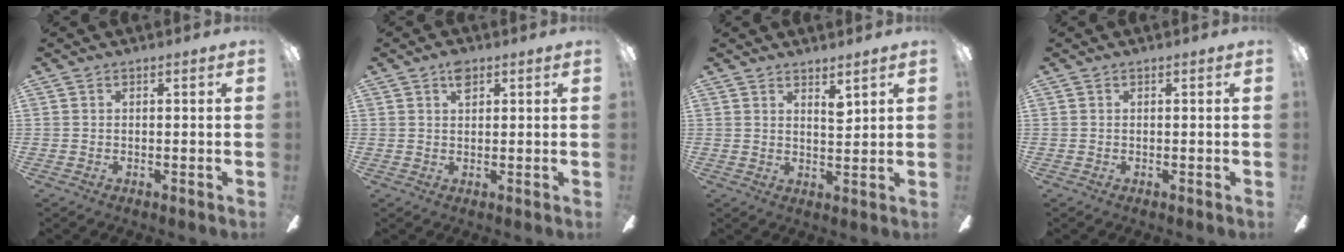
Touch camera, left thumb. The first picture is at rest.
{"total": 3.5, "force": [2.0, 1.7, 2.2], "torque": [-0.034, -0.002, 0.032]}
{"total": 3.9, "force": [3.2, 0.6, 2.1], "torque": [-0.032, -0.021, 0.051]}
{"total": 0.0}